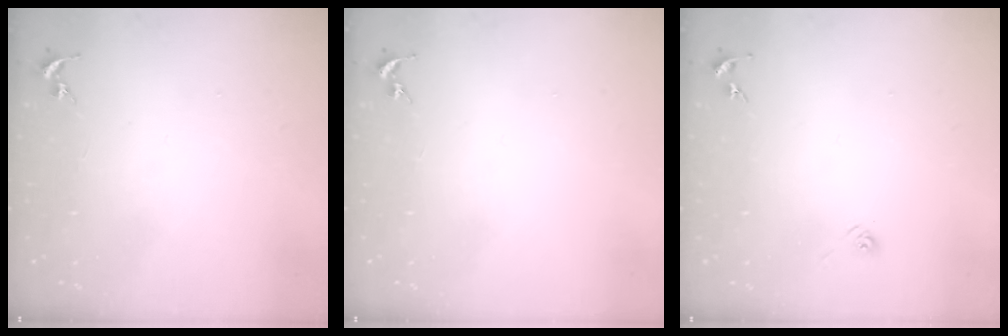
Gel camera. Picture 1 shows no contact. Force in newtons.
{"total": 0.0}
{"total": 3.1, "press": 2.7, "slide": 1.4}